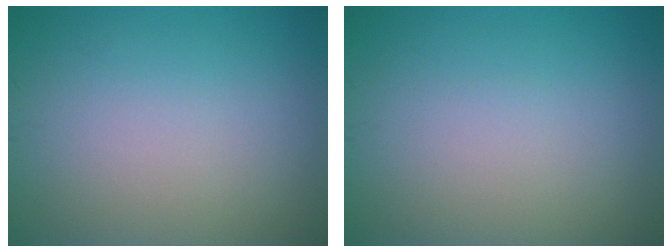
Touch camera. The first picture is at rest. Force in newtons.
{"total": 0.0}